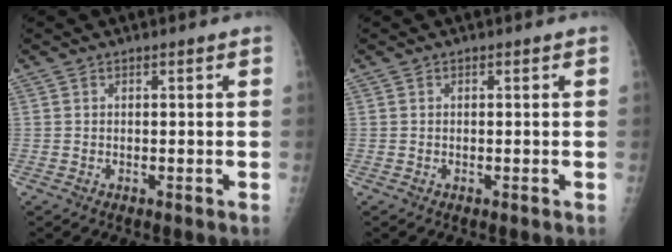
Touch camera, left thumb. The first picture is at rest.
{"total": 0.0}